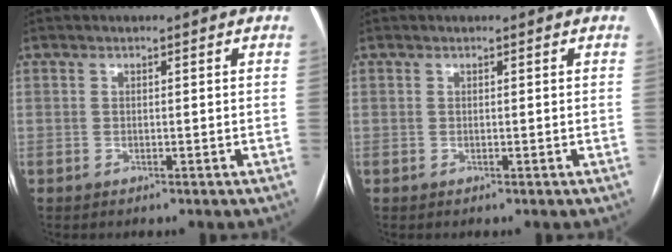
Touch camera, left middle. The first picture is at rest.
{"total": 0.0}